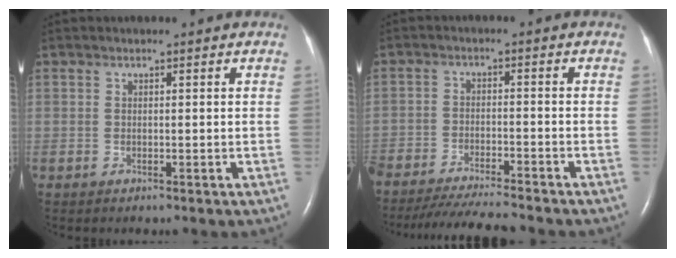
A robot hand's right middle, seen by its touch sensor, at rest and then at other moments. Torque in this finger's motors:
{"motor_torque": [0.91, -0.92, 0.16, 0.06]}